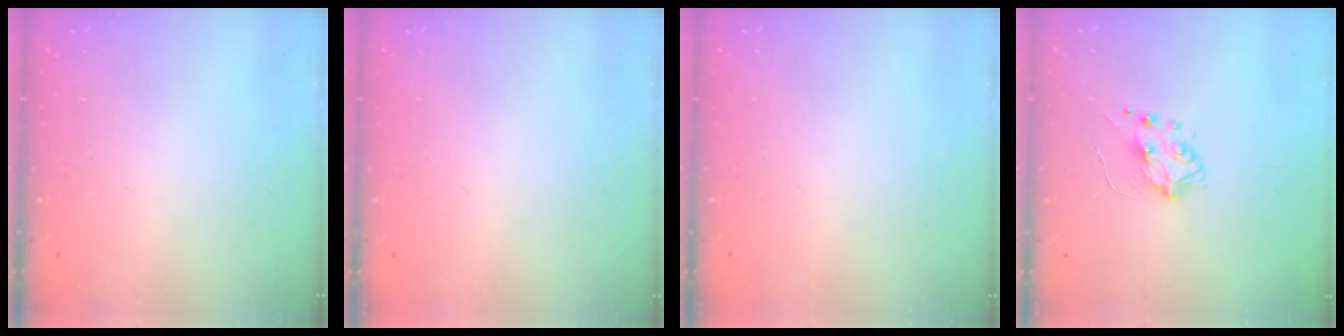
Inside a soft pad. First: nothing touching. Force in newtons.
{"total": 0.0}
{"total": 0.0}
{"total": 5.9, "press": 5.9, "slide": 0.9}